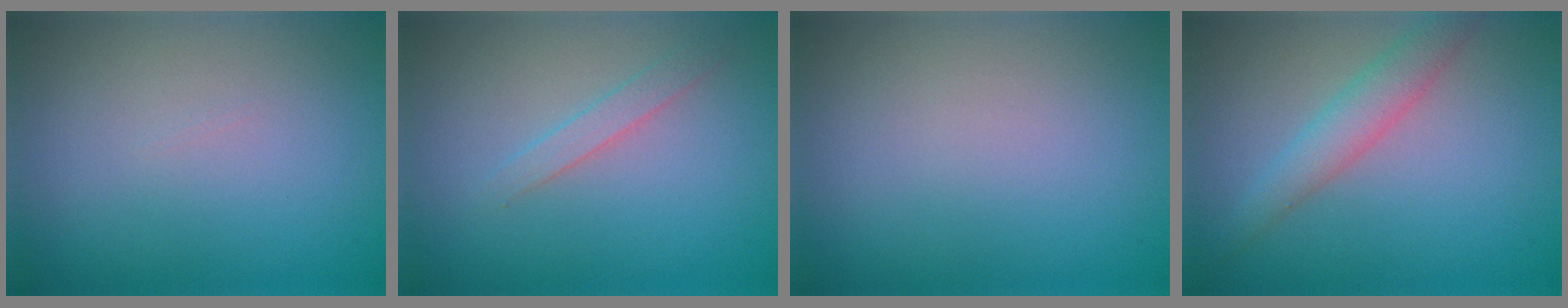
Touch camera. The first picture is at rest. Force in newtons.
{"total": 1.5, "press": 1.5, "slide": 0.1}
{"total": 0.0}
{"total": 3.0, "press": 3.0, "slide": 0.1}